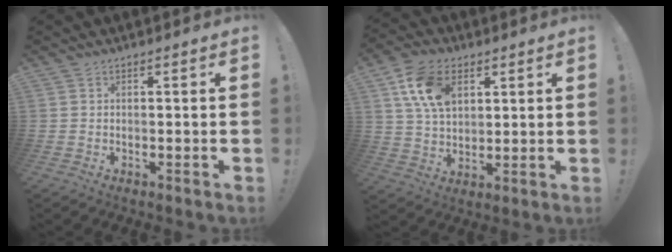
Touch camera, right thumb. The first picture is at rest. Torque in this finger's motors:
{"motor_torque": [-0.59, 1.24, 1.09, 0.44, 0.08]}